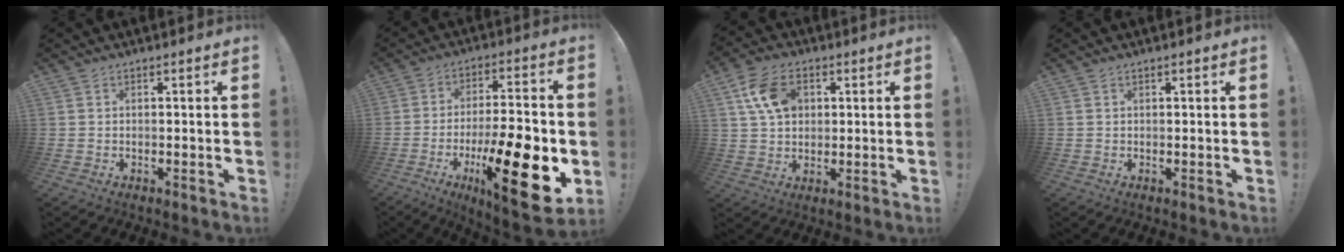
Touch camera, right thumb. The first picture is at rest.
{"total": 21.0, "force": [-5.7, 5.9, 19.3], "torque": [-0.288, 0.018, -0.078]}
{"total": 11.5, "force": [3.9, 8.2, 7.1], "torque": [-0.121, 0.004, 0.076]}
{"total": 0.6, "force": [0.4, 0.0, 0.4], "torque": [-0.005, -0.001, 0.006]}